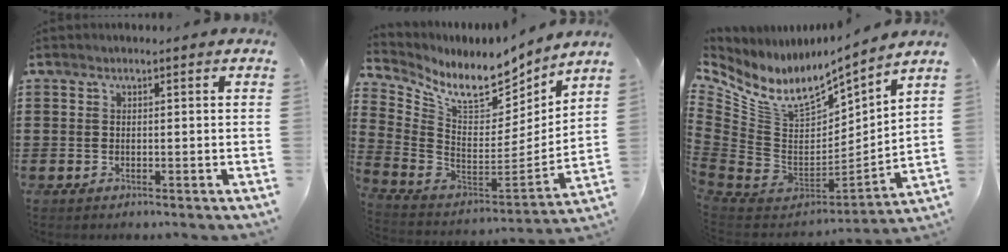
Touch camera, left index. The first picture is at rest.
{"total": 9.0, "force": [7.1, 3.3, 4.4], "torque": [-0.107, -0.055, 0.121]}
{"total": 10.2, "force": [6.6, 4.8, 6.1], "torque": [-0.155, -0.052, 0.119]}